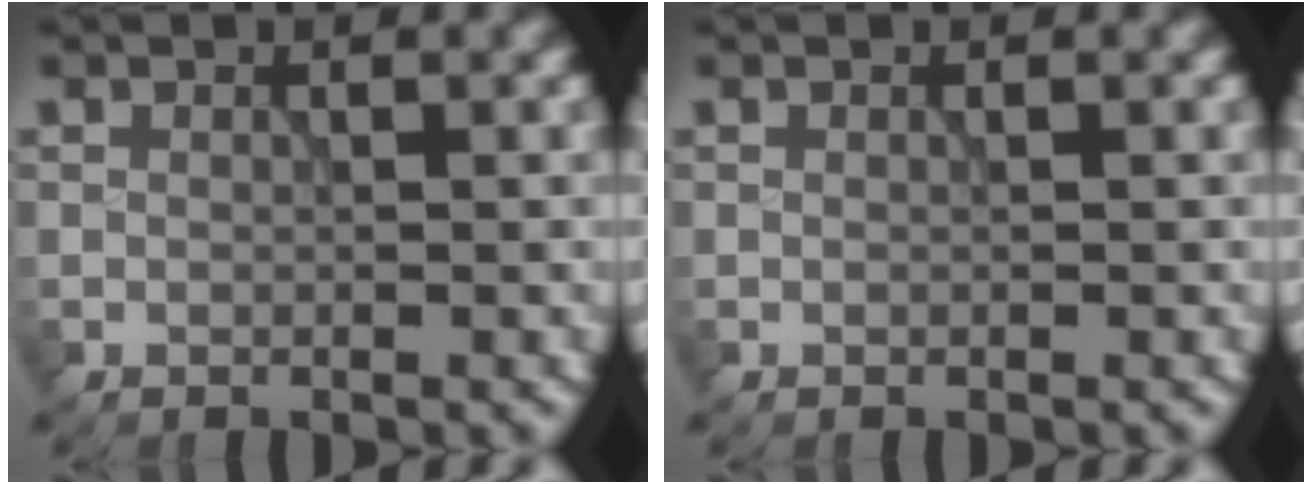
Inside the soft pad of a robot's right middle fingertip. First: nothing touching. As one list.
[{"total": 0.0}]